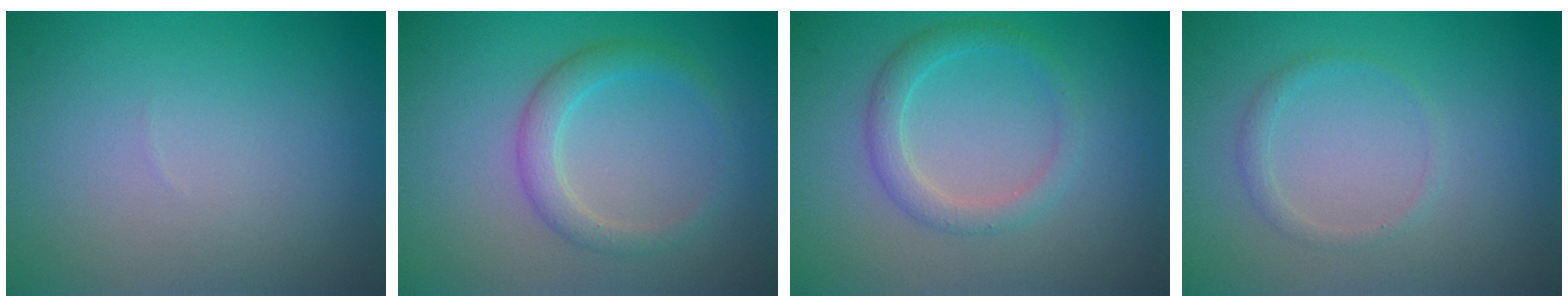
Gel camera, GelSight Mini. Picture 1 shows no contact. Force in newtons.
{"total": 2.5, "press": 2.5, "slide": 0.1}
{"total": 2.4, "press": 2.4, "slide": 0.1}
{"total": 1.1, "press": 1.0, "slide": 0.1}